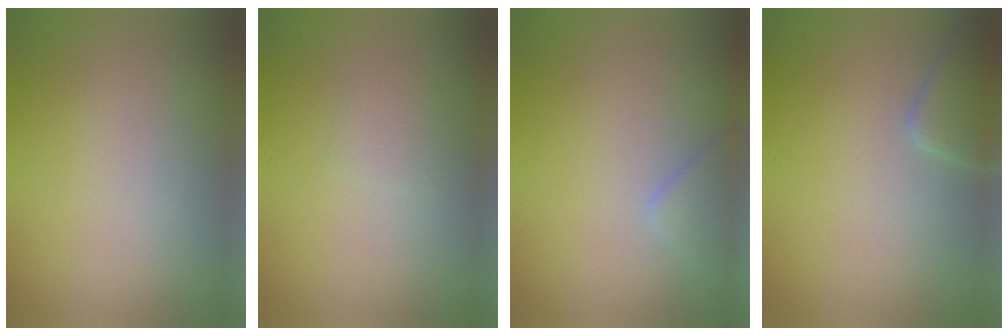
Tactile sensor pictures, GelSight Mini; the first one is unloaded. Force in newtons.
{"total": 1.1, "press": 1.0, "slide": 0.1}
{"total": 1.7, "press": 1.7, "slide": 0.1}
{"total": 3.0, "press": 3.0, "slide": 0.2}